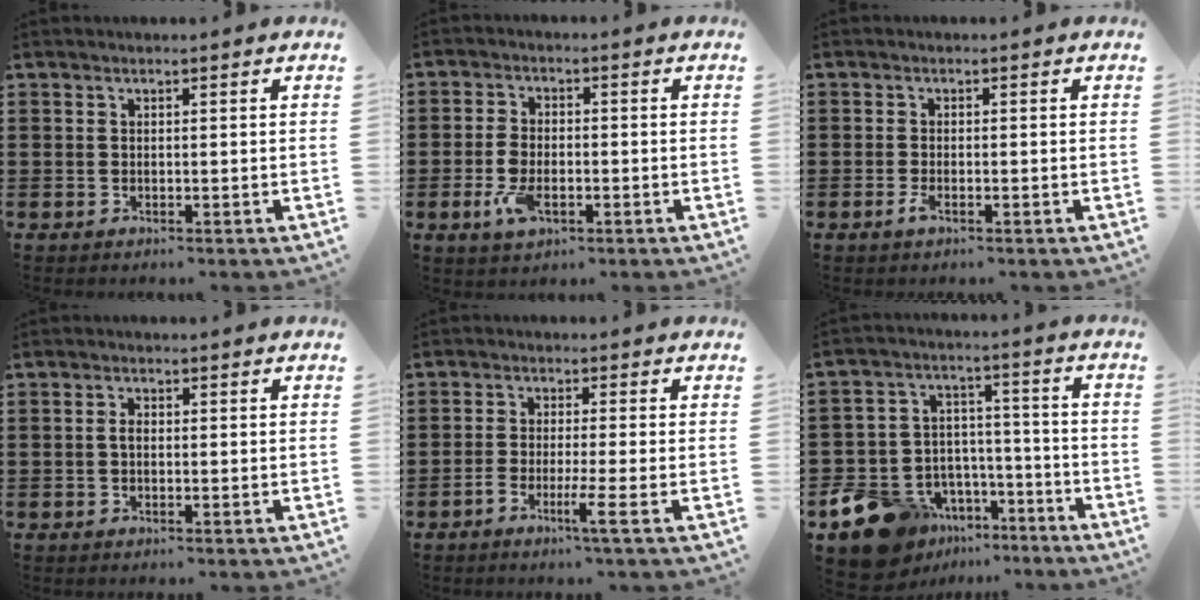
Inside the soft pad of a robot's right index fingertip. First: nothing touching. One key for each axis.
{"total": 4.9, "fx": -1.6, "fy": 2.8, "fz": 3.7, "tx": -0.099, "ty": -0.007, "tz": -0.037}
{"total": 1.7, "fx": -0.9, "fy": 0.4, "fz": 1.4, "tx": -0.040, "ty": -0.008, "tz": -0.021}
{"total": 1.6, "fx": -0.3, "fy": 0.9, "fz": 1.3, "tx": -0.033, "ty": 0.000, "tz": -0.008}
{"total": 3.6, "fx": -2.1, "fy": -0.1, "fz": 3.0, "tx": -0.056, "ty": -0.008, "tz": -0.040}
{"total": 12.3, "fx": -8.3, "fy": 8.4, "fz": 3.3, "tx": -0.109, "ty": 0.034, "tz": -0.151}